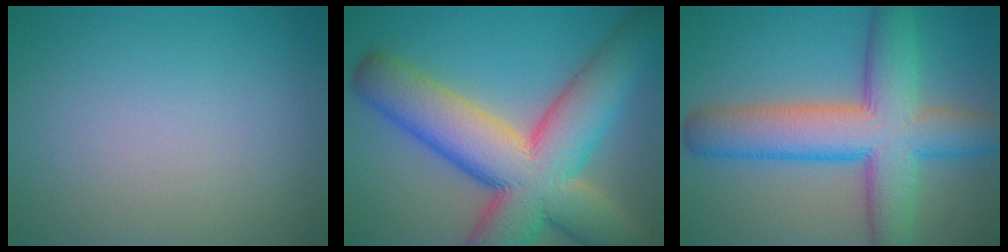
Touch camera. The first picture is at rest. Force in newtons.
{"total": 14.6, "press": 14.6, "slide": 1.1}
{"total": 10.1, "press": 10.1, "slide": 0.4}